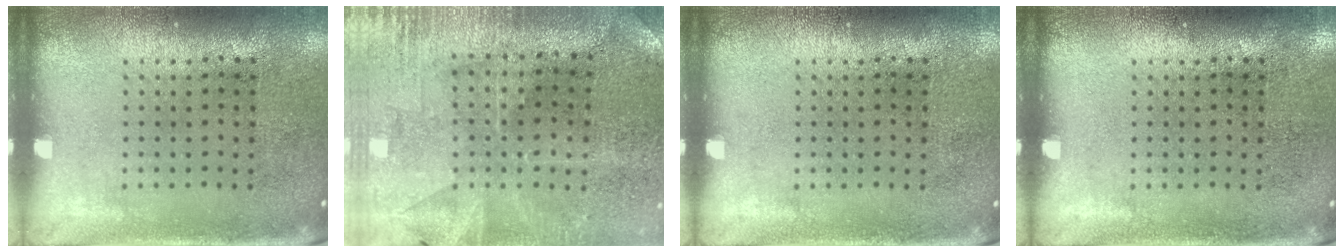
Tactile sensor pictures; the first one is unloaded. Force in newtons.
{"total": 0.7, "press": 0.6, "slide": 0.3}
{"total": 0.0}
{"total": 0.0}